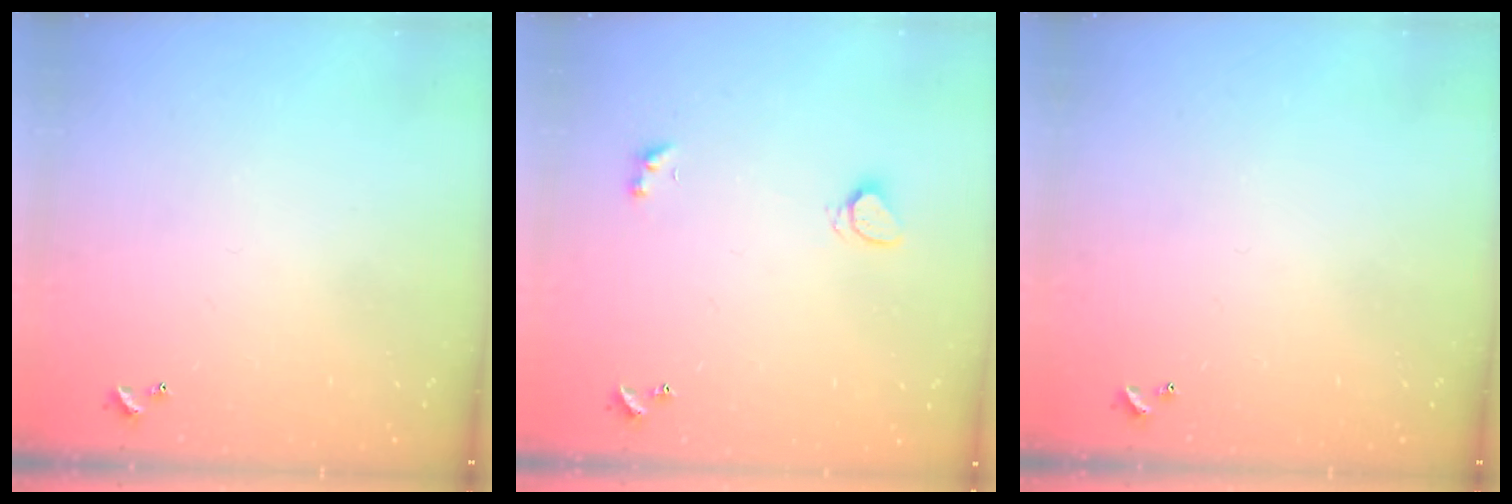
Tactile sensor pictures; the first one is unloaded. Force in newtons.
{"total": 2.1, "press": 2.0, "slide": 0.6}
{"total": 0.0}